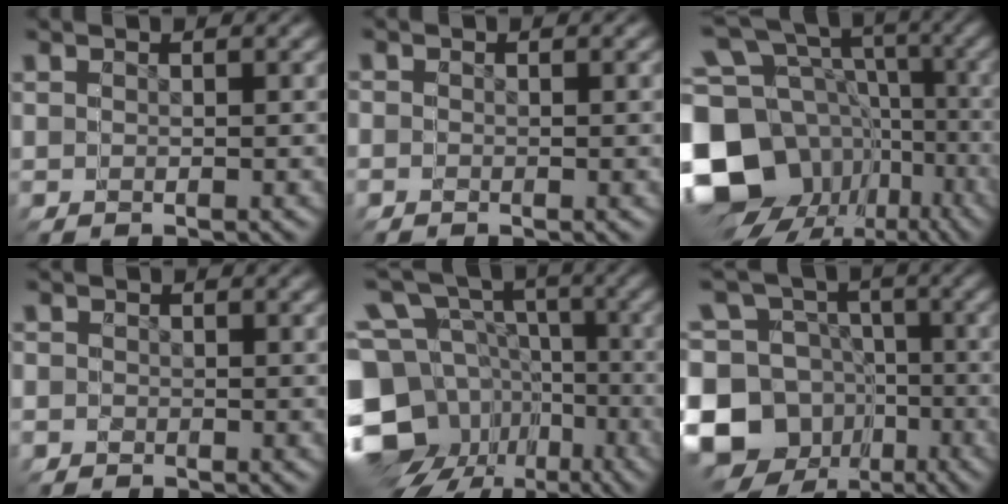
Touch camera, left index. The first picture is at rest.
{"total": 0.6, "force": [-0.2, 0.3, -0.5], "torque": [-0.011, -0.014, 0.003]}
{"total": 17.4, "force": [-3.1, 12.2, 12.1], "torque": [-0.200, -0.058, -0.036]}
{"total": 2.5, "force": [-0.8, 1.9, -1.3], "torque": [-0.007, -0.029, 0.000]}
{"total": 13.2, "force": [-4.2, 9.6, 7.9], "torque": [-0.152, -0.059, -0.051]}
{"total": 10.2, "force": [-4.2, 8.5, 3.8], "torque": [-0.075, -0.064, -0.061]}